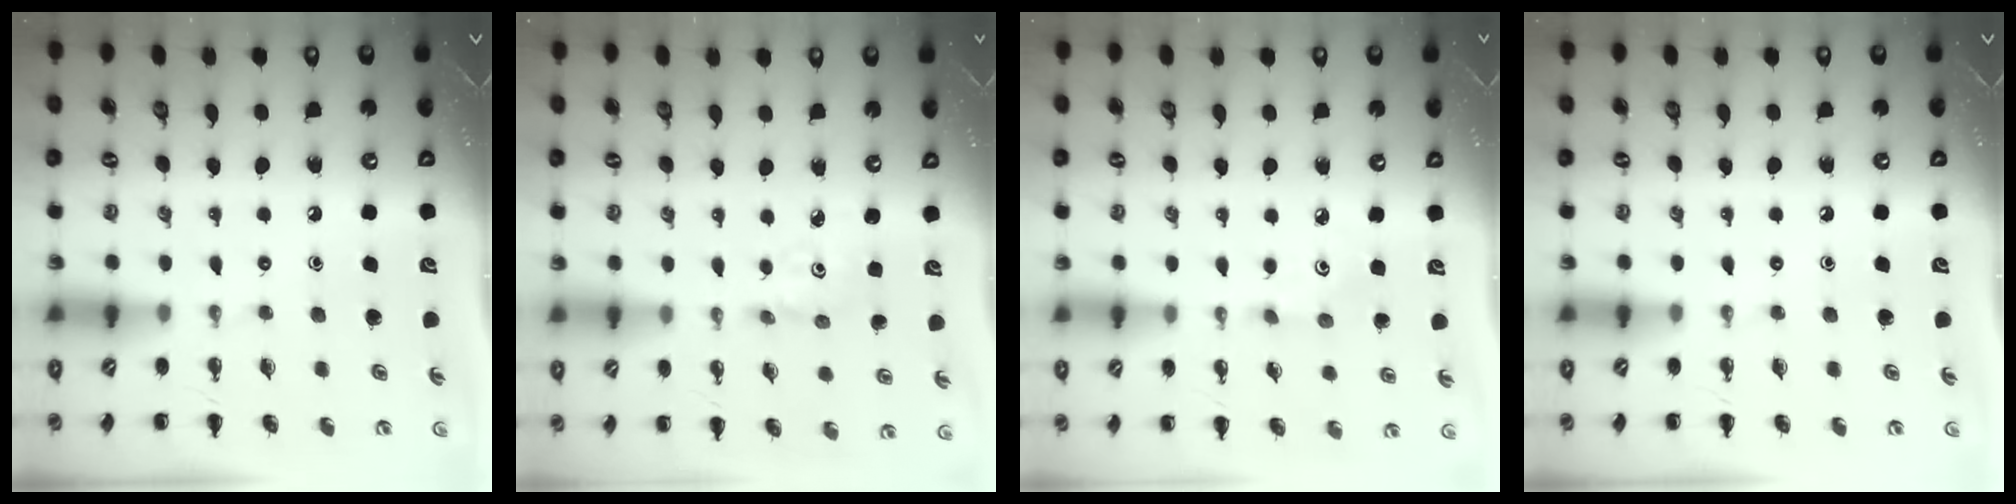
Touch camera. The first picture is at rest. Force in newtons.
{"total": 1.9, "press": 1.9, "slide": 0.4}
{"total": 2.8, "press": 2.7, "slide": 0.8}
{"total": 0.0}